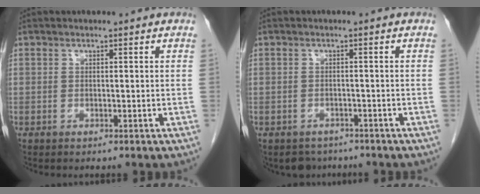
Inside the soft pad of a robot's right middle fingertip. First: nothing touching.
{"total": 4.4, "force": [-3.7, 2.5, 0.2], "torque": [0.004, 0.002, -0.051]}